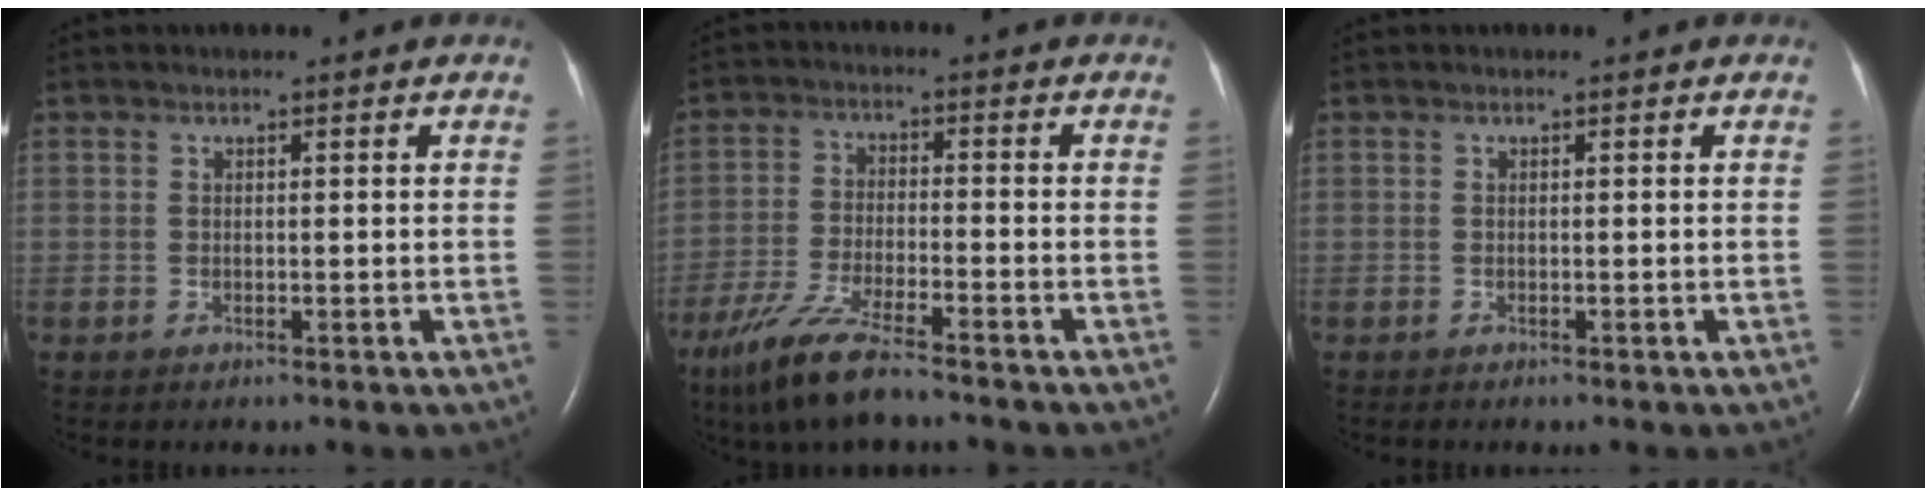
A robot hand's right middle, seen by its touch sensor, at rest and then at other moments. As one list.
[{"total": 9.2, "force": [-7.0, 1.1, 5.9], "torque": [-0.129, -0.027, -0.133]}, {"total": 0.0}]